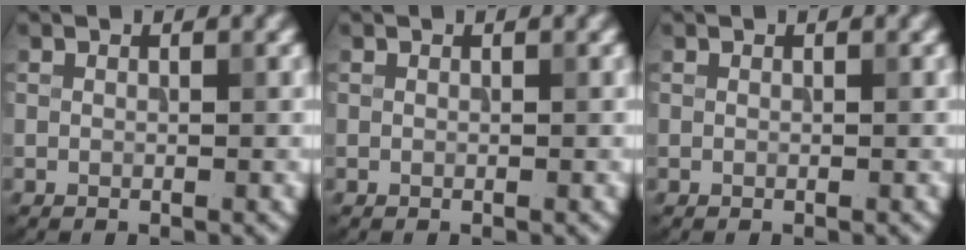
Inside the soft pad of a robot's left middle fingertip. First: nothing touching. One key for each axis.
{"total": 0.0}
{"total": 0.0}